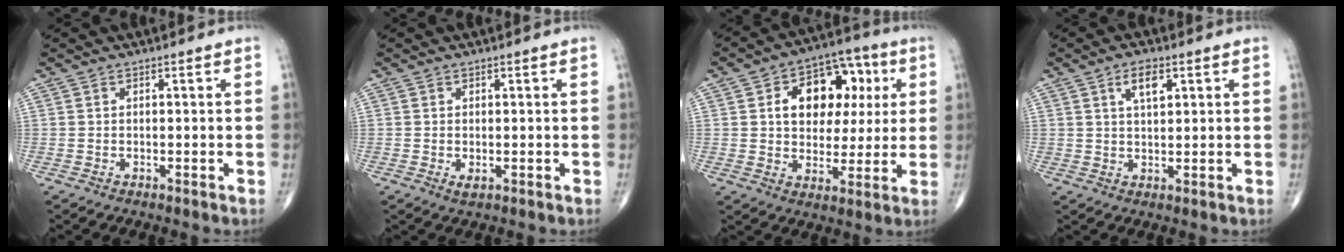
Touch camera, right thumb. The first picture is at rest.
{"total": 1.1, "force": [-0.2, 0.6, 1.0], "torque": [-0.015, -0.005, -0.002]}
{"total": 15.4, "force": [3.8, 10.5, 10.5], "torque": [-0.103, 0.014, 0.055]}
{"total": 4.7, "force": [2.1, 2.3, 3.5], "torque": [-0.054, -0.007, 0.036]}